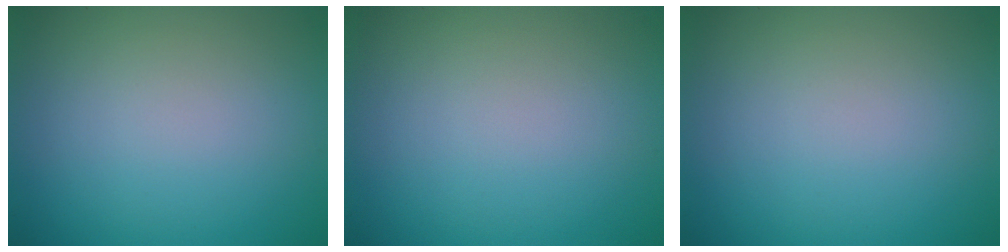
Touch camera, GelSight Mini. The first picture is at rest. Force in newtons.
{"total": 0.0}
{"total": 0.0}